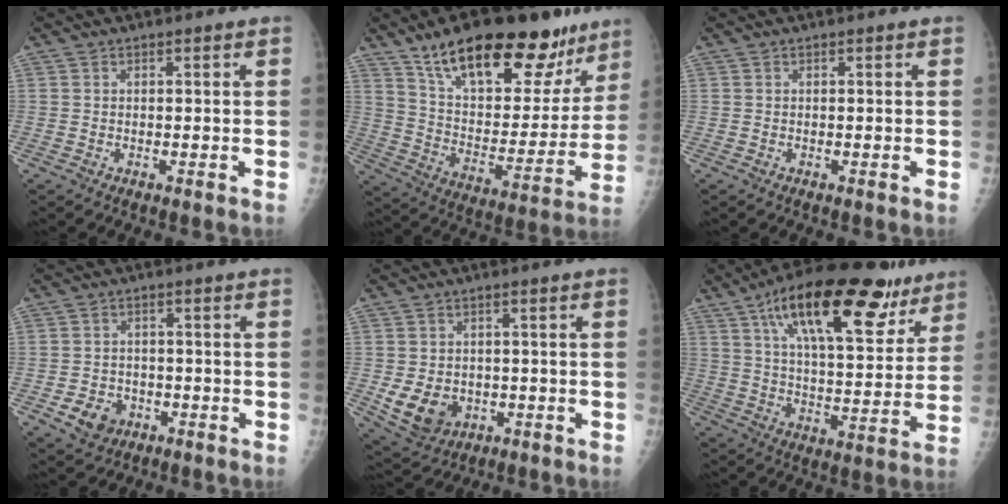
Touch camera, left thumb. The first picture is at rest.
{"total": 27.5, "force": [18.3, 11.5, 17.1], "torque": [-0.213, -0.057, 0.287]}
{"total": 0.0}
{"total": 5.4, "force": [-2.3, 4.5, 2.1], "torque": [-0.017, 0.012, -0.030]}
{"total": 8.5, "force": [-1.9, 6.9, 4.6], "torque": [-0.066, 0.004, -0.011]}
{"total": 24.9, "force": [14.1, 9.7, 18.1], "torque": [-0.251, -0.027, 0.223]}